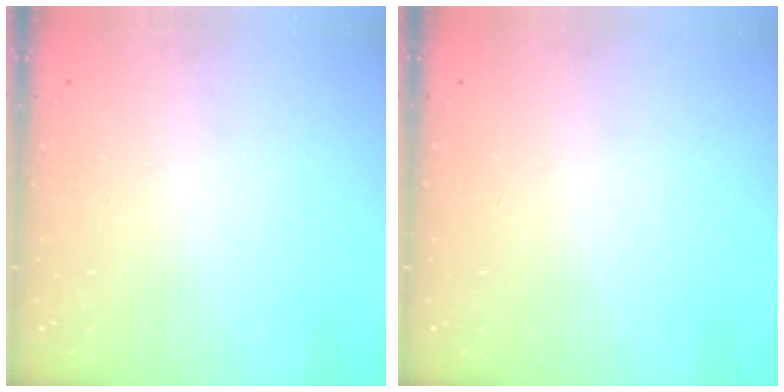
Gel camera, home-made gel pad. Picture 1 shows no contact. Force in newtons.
{"total": 0.0}